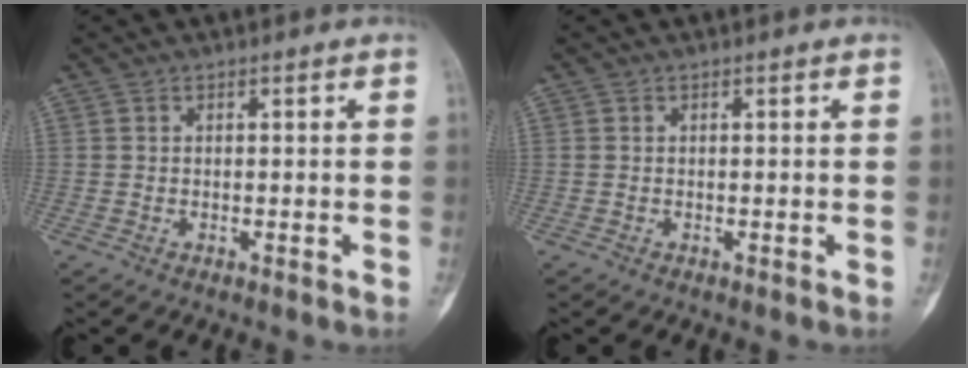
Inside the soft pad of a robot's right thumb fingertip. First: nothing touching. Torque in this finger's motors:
{"motor_torque": [0.03, -0.02, 0.18, 0.19, 0.06]}